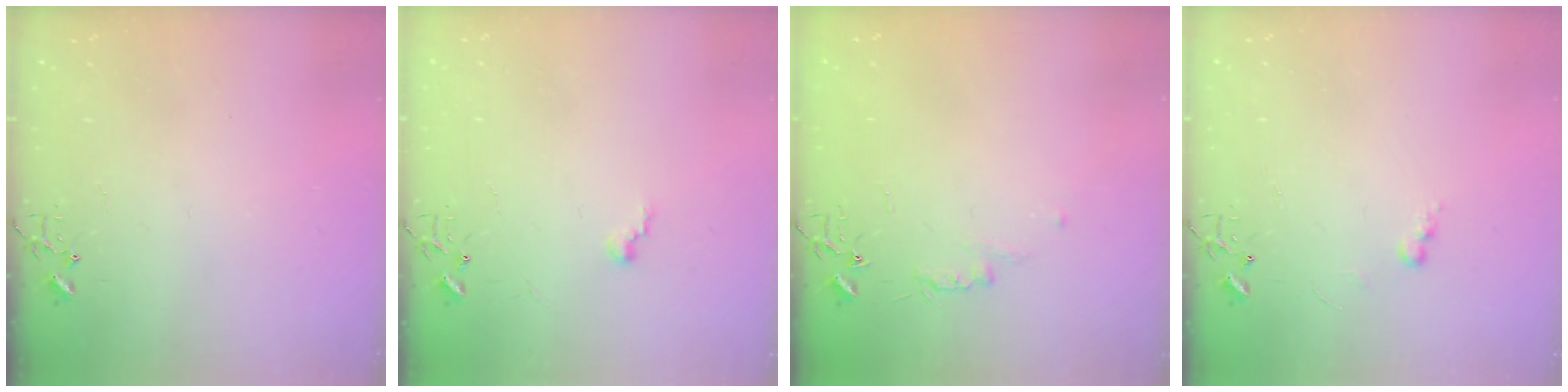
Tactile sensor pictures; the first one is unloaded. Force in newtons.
{"total": 5.7, "press": 5.7, "slide": 0.5}
{"total": 4.8, "press": 4.7, "slide": 0.6}
{"total": 5.6, "press": 5.6, "slide": 0.7}